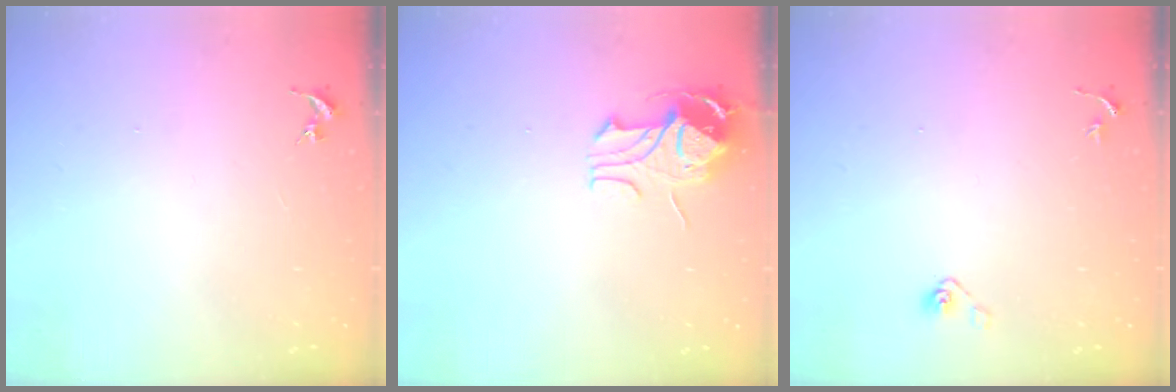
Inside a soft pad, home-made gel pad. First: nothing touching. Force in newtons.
{"total": 10.7, "press": 10.7, "slide": 1.2}
{"total": 3.8, "press": 3.3, "slide": 1.8}